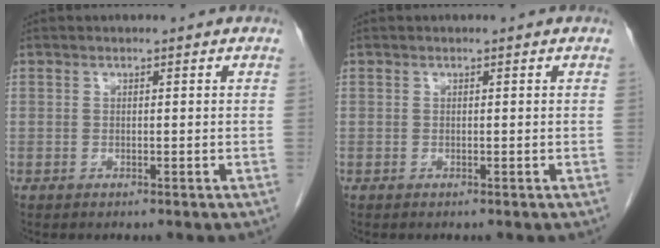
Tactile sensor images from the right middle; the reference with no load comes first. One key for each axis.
{"total": 0.0}